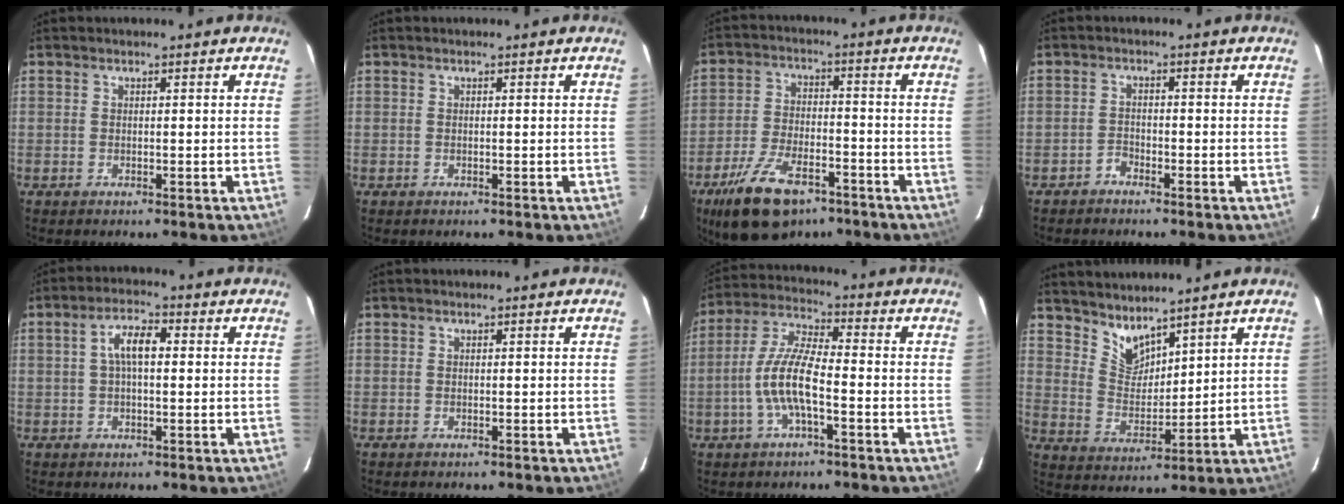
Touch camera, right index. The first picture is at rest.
{"total": 0.0}
{"total": 14.4, "force": [-9.4, 6.7, 8.6], "torque": [-0.187, -0.018, -0.163]}
{"total": 1.8, "force": [-1.7, 0.6, 0.1], "torque": [0.000, 0.003, -0.032]}
{"total": 5.3, "force": [0.7, 2.1, 4.8], "torque": [-0.091, 0.016, 0.011]}
{"total": 0.0}
{"total": 9.9, "force": [-3.0, 2.4, 9.1], "torque": [-0.195, 0.004, -0.058]}
{"total": 6.8, "force": [5.9, 2.3, 2.3], "torque": [-0.035, -0.005, 0.121]}